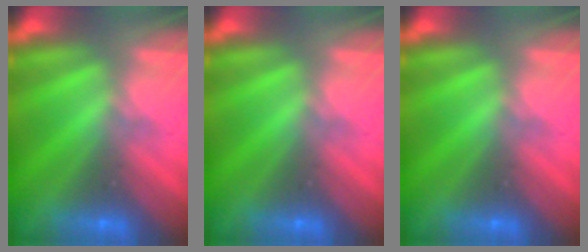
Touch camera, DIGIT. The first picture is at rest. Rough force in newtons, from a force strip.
{"total": 0.0}
{"total": 0.0}